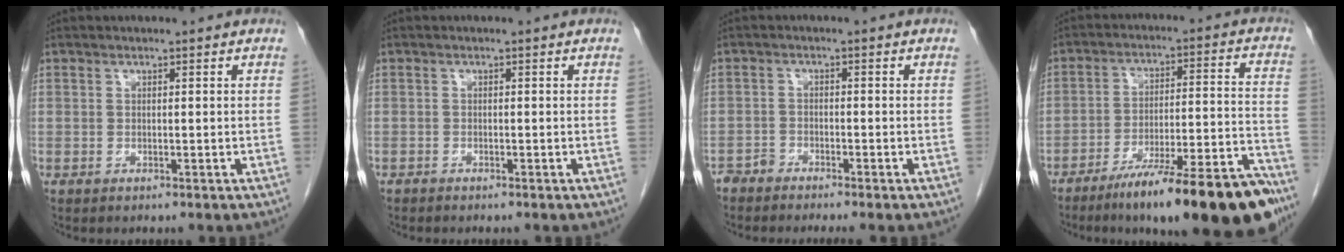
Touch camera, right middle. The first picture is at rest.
{"total": 0.7, "force": [-0.7, 0.2, 0.1], "torque": [-0.009, 0.000, -0.015]}
{"total": 2.2, "force": [-2.2, -0.1, 0.3], "torque": [-0.002, -0.004, -0.042]}
{"total": 21.6, "force": [-16.2, 1.8, 14.2], "torque": [-0.139, 0.017, -0.248]}